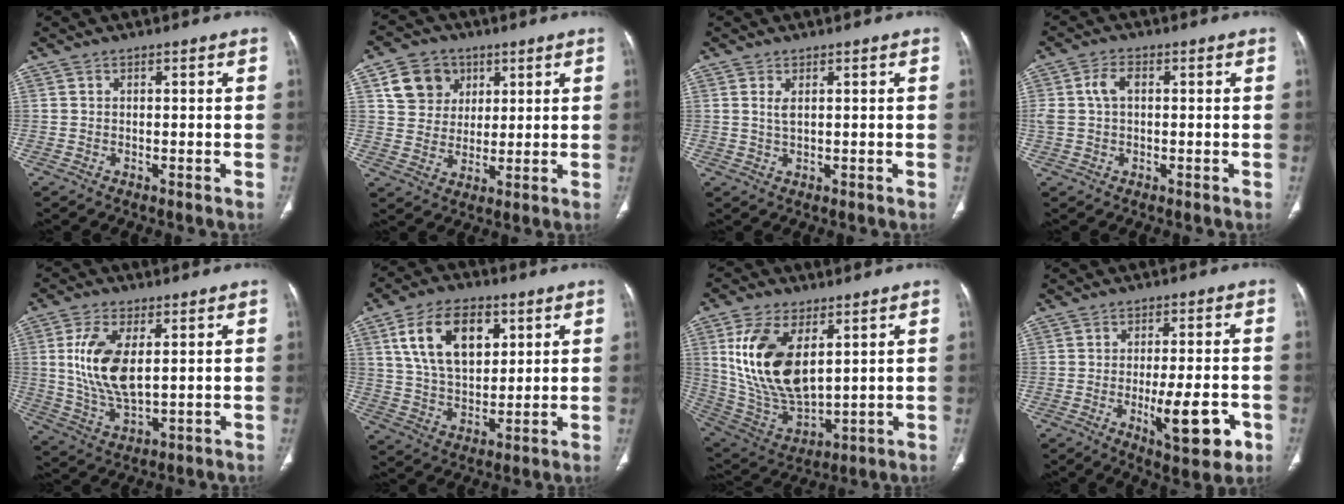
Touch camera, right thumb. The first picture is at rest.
{"total": 9.7, "force": [4.0, 8.2, 3.3], "torque": [-0.029, -0.006, 0.074]}
{"total": 1.9, "force": [0.7, 0.8, 1.6], "torque": [-0.034, -0.003, 0.020]}
{"total": 4.7, "force": [0.7, 3.0, 3.5], "torque": [-0.080, 0.014, 0.015]}
{"total": 12.1, "force": [2.4, 5.9, 10.3], "torque": [-0.206, -0.016, 0.054]}
{"total": 15.1, "force": [5.8, 9.1, 10.6], "torque": [-0.158, -0.016, 0.111]}
{"total": 18.0, "force": [5.5, 9.5, 14.2], "torque": [-0.263, -0.026, 0.122]}
{"total": 11.1, "force": [-3.4, 3.4, 10.0], "torque": [-0.140, -0.003, -0.044]}